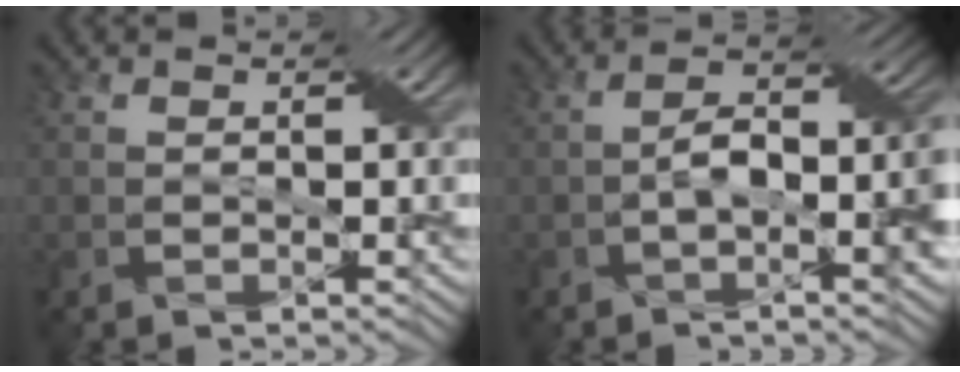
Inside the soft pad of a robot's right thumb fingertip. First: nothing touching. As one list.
[{"total": 7.6, "force": [-1.5, 2.8, 6.9], "torque": [-0.114, 0.010, -0.029]}]